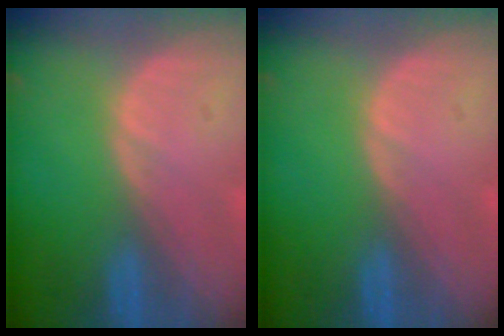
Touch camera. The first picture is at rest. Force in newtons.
{"total": 0.0}